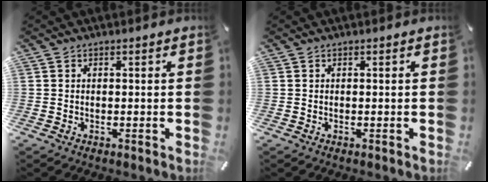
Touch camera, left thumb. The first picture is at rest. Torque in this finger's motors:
{"motor_torque": [-0.04, 0.03, -0.02, -0.02, 0.00]}